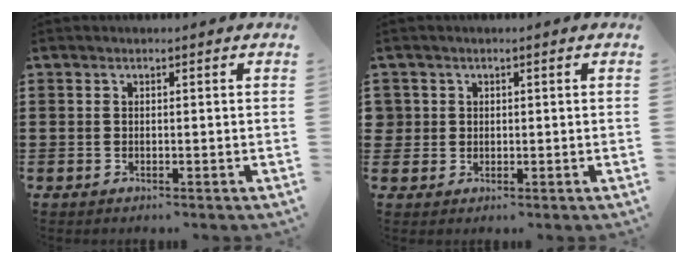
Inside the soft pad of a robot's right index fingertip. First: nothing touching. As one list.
[{"total": 1.7, "force": [0.3, 1.7, 0.2], "torque": [-0.011, 0.009, 0.005]}]